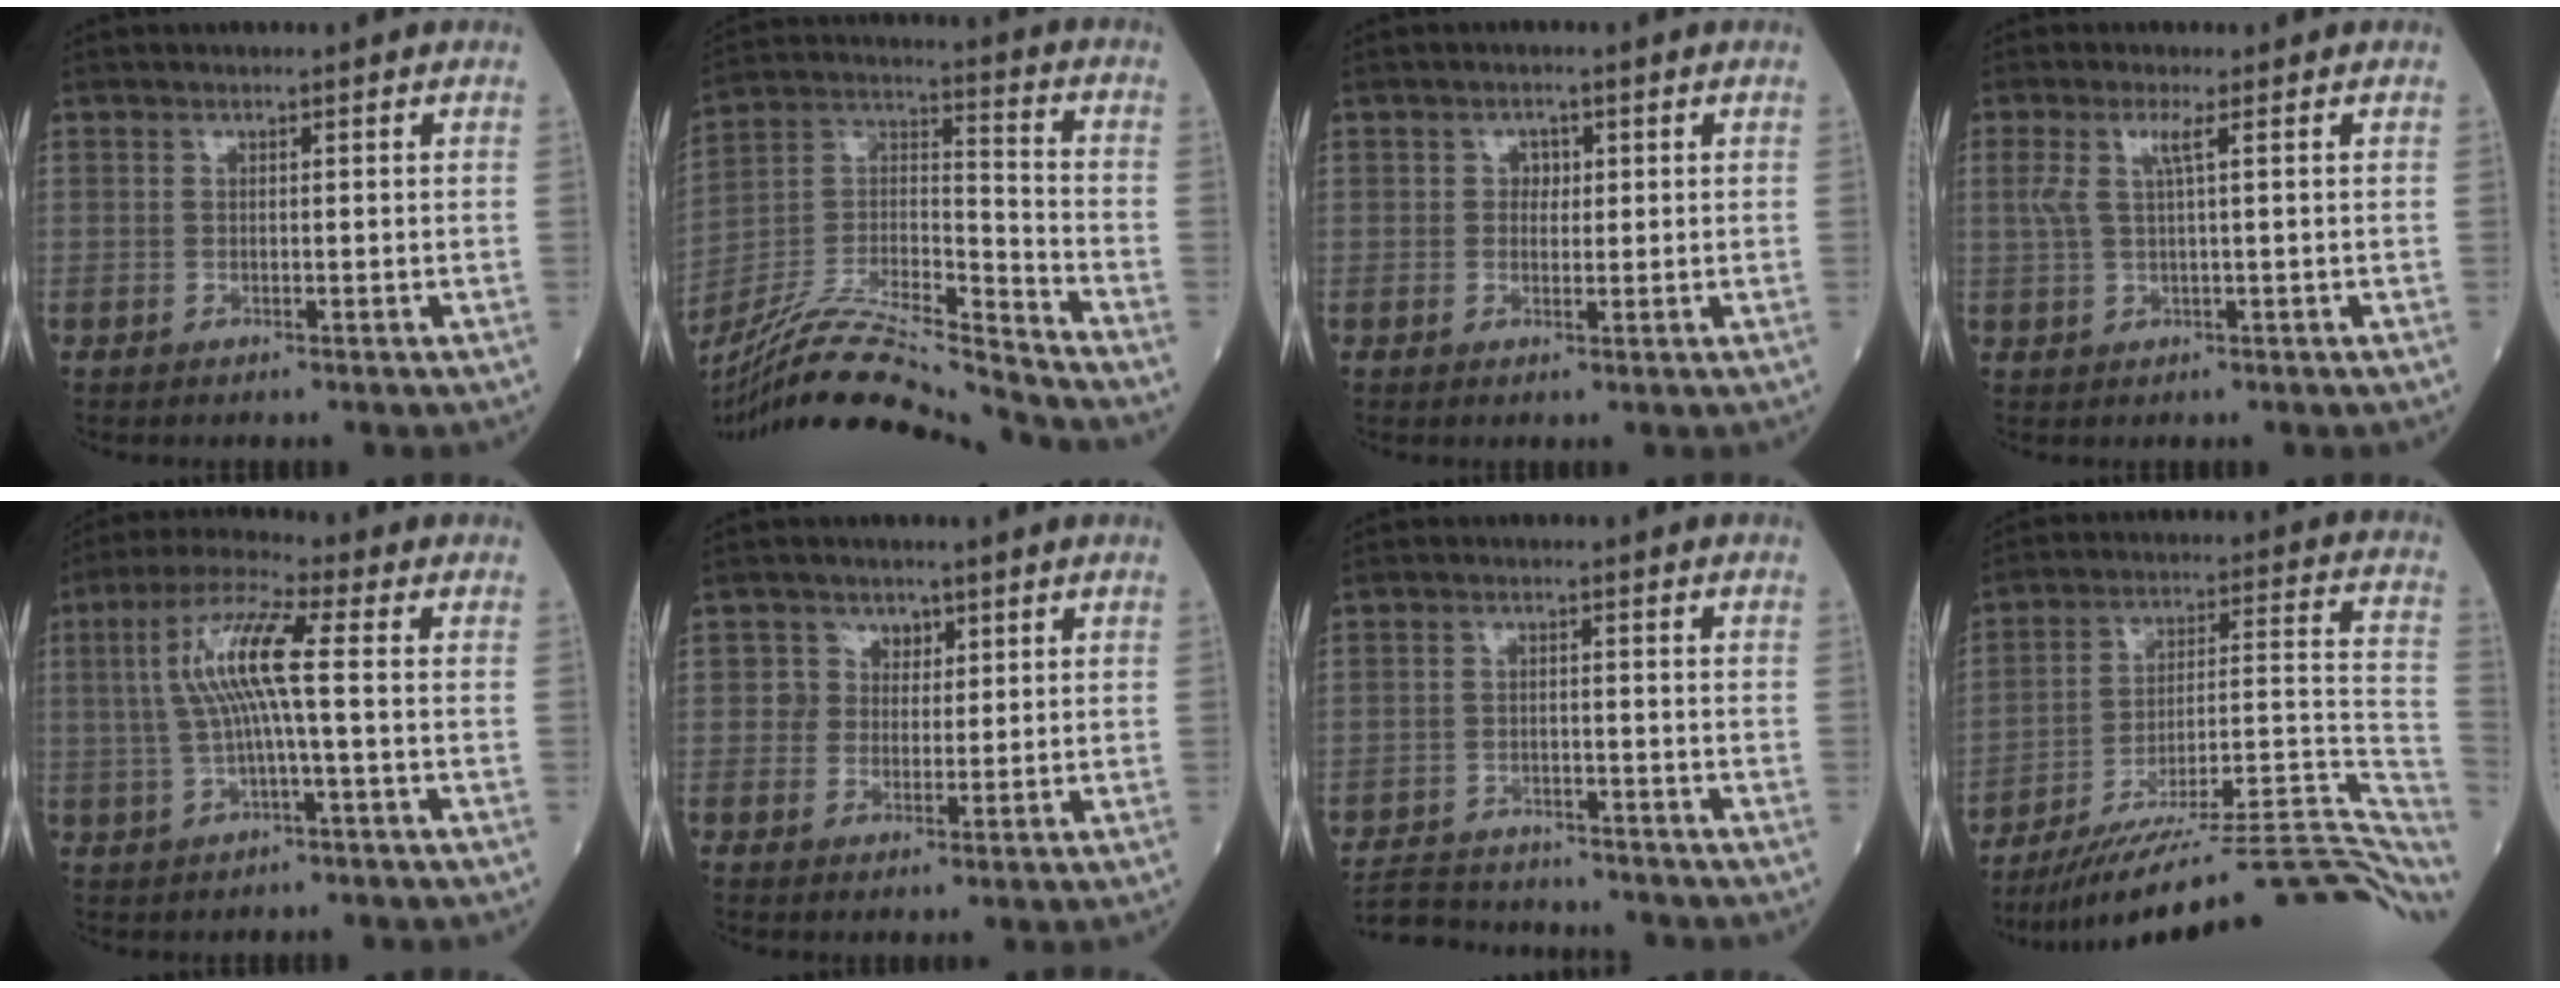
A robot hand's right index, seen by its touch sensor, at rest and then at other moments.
{"total": 20.6, "force": [-19.4, -0.7, 7.2], "torque": [-0.157, 0.006, -0.339]}
{"total": 1.8, "force": [0.5, 1.4, 1.0], "torque": [-0.010, 0.001, 0.005]}
{"total": 3.1, "force": [1.1, 0.0, 3.0], "torque": [-0.072, 0.011, 0.025]}
{"total": 9.3, "force": [0.8, 0.7, 9.2], "torque": [-0.190, 0.023, 0.013]}
{"total": 3.4, "force": [1.2, 3.2, 0.2], "torque": [0.008, 0.005, 0.015]}
{"total": 10.0, "force": [-9.6, 2.1, 2.0], "torque": [-0.039, 0.007, -0.143]}
{"total": 27.8, "force": [-22.3, 3.2, 16.3], "torque": [-0.137, 0.014, -0.322]}